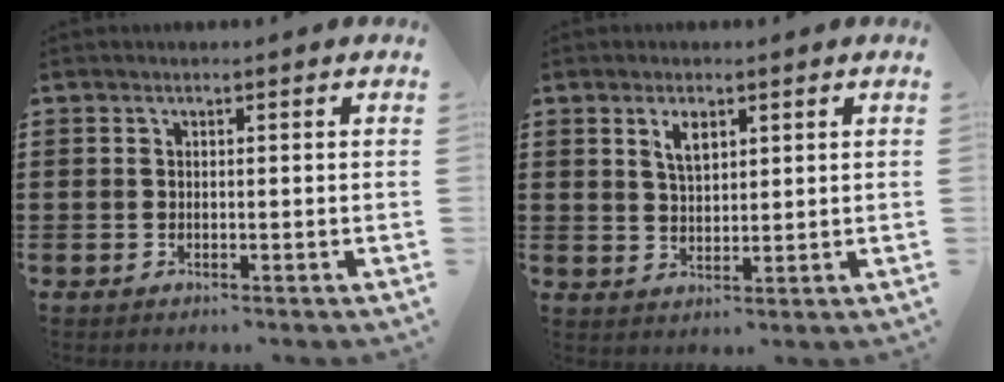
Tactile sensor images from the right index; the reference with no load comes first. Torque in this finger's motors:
{"motor_torque": [0.19, 0.45, 0.08, 0.02]}